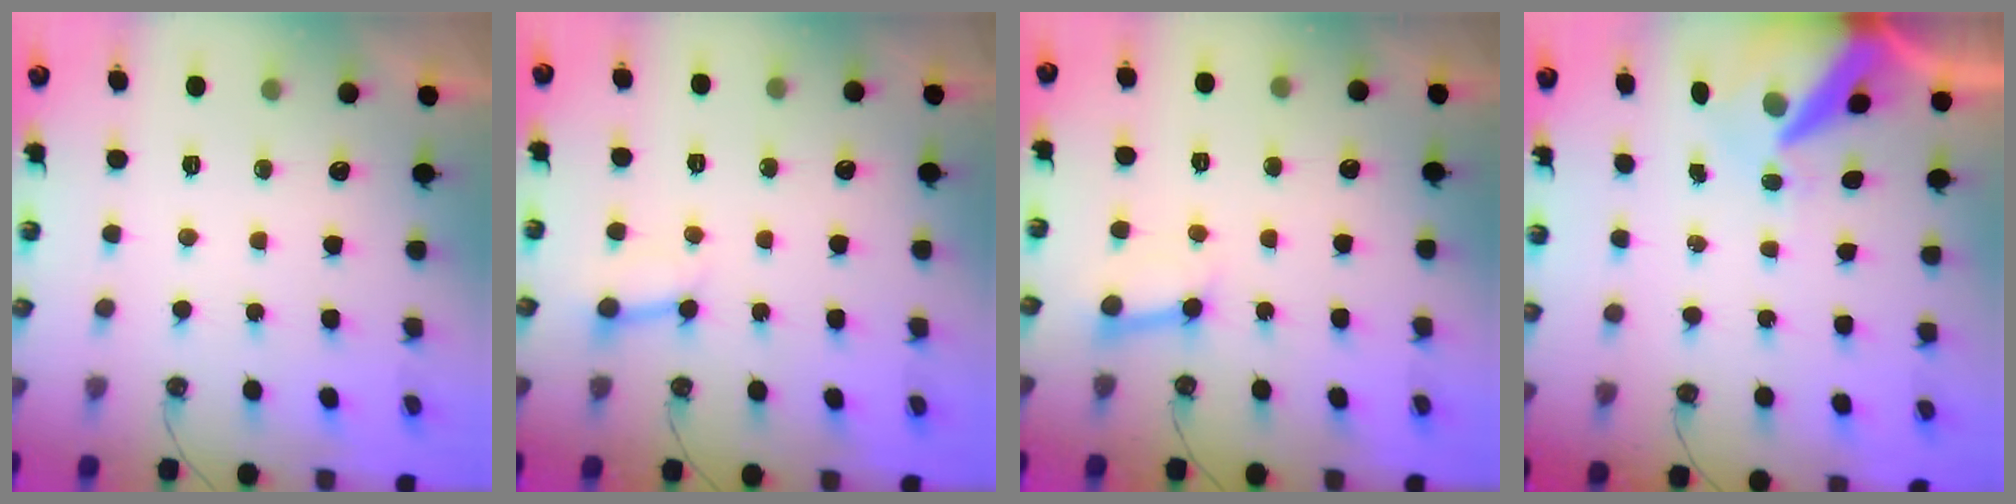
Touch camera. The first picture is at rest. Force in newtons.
{"total": 3.4, "press": 3.4, "slide": 0.3}
{"total": 4.1, "press": 4.0, "slide": 0.6}
{"total": 10.9, "press": 10.8, "slide": 1.3}